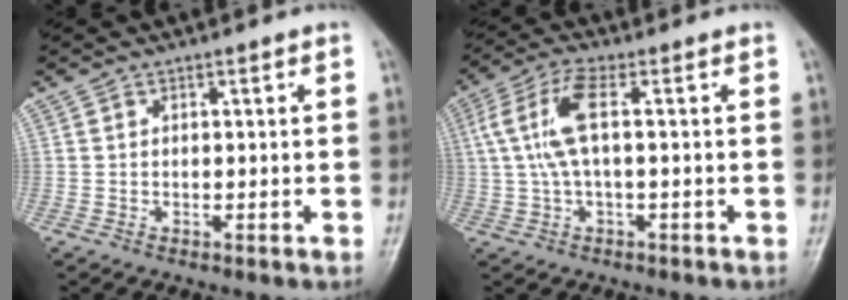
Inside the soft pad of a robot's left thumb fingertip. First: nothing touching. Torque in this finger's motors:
{"motor_torque": [0.29, 0.11, 1.16, 0.10, 0.29]}